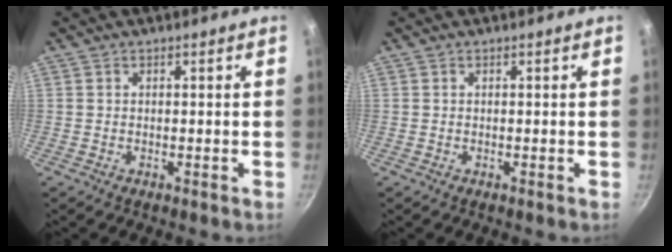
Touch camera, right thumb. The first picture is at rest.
{"total": 0.0}